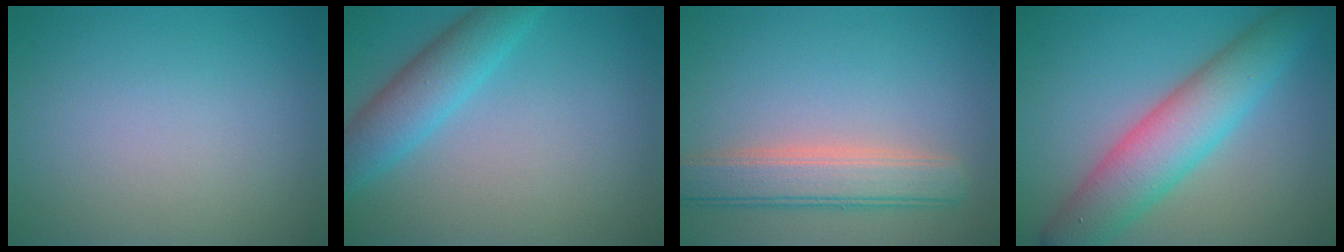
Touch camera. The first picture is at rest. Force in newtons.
{"total": 4.4, "press": 4.4, "slide": 0.1}
{"total": 4.8, "press": 4.8, "slide": 0.6}
{"total": 7.1, "press": 7.1, "slide": 0.4}